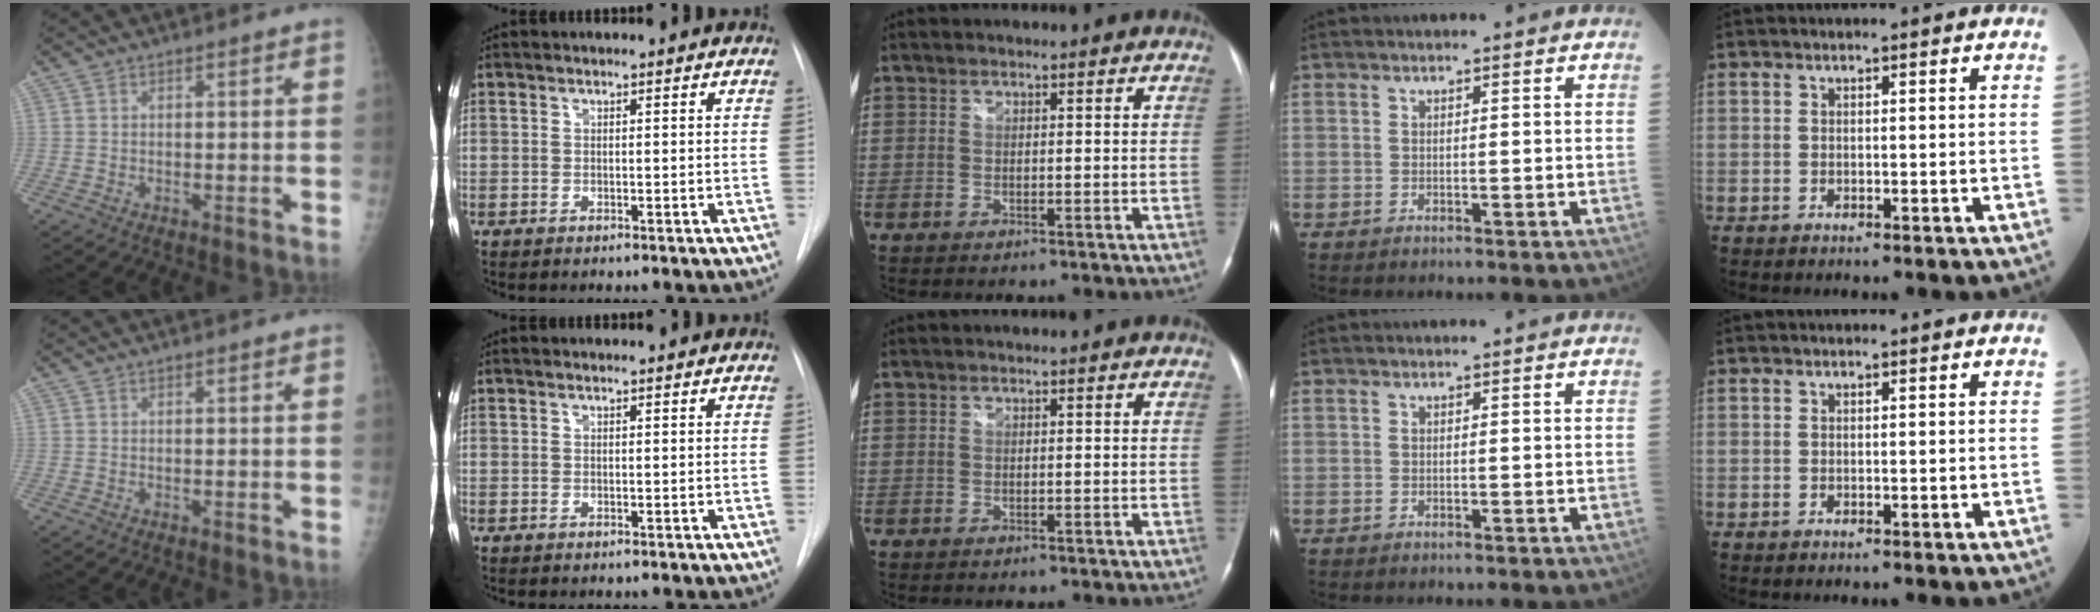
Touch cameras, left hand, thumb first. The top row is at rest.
{}